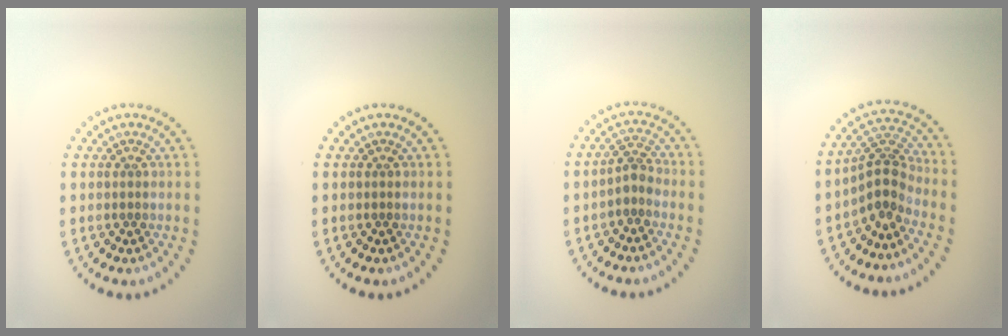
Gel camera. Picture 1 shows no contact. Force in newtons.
{"total": 0.0}
{"total": 2.0, "press": 1.5, "slide": 1.3}
{"total": 3.2, "press": 2.3, "slide": 2.3}